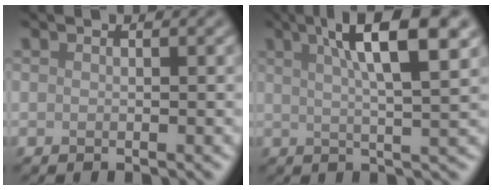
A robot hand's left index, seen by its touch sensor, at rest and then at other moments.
{"total": 8.5, "force": [3.7, 1.9, 7.4], "torque": [-0.086, 0.019, 0.048]}